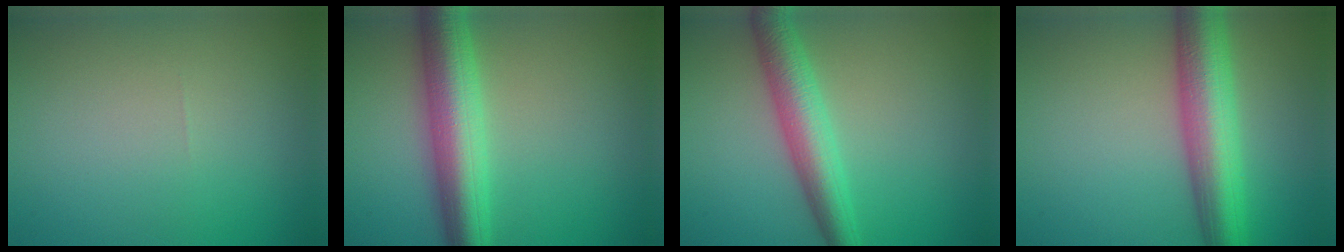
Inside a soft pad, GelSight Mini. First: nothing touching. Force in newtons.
{"total": 7.0, "press": 7.0, "slide": 0.1}
{"total": 4.8, "press": 4.8, "slide": 0.1}
{"total": 8.1, "press": 8.1, "slide": 0.3}